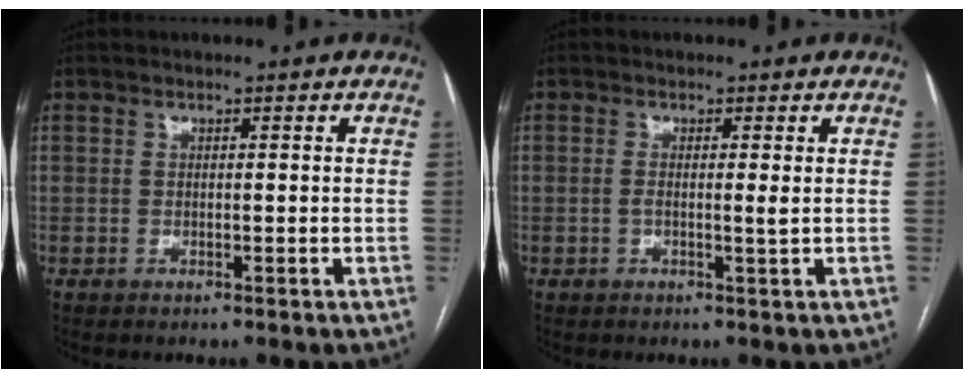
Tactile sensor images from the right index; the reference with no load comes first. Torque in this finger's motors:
{"motor_torque": [-0.23, 0.08, 0.04, 0.00]}